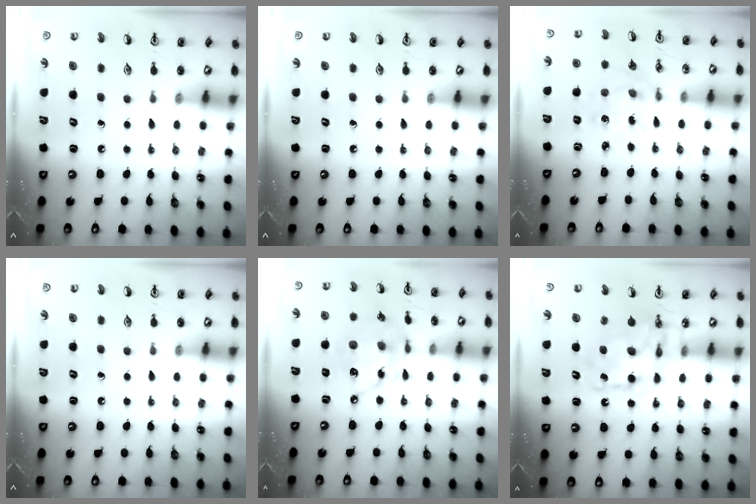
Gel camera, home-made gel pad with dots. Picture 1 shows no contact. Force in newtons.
{"total": 0.0}
{"total": 1.4, "press": 1.4, "slide": 0.2}
{"total": 0.0}
{"total": 13.5, "press": 13.4, "slide": 1.0}
{"total": 9.3, "press": 9.3, "slide": 0.5}